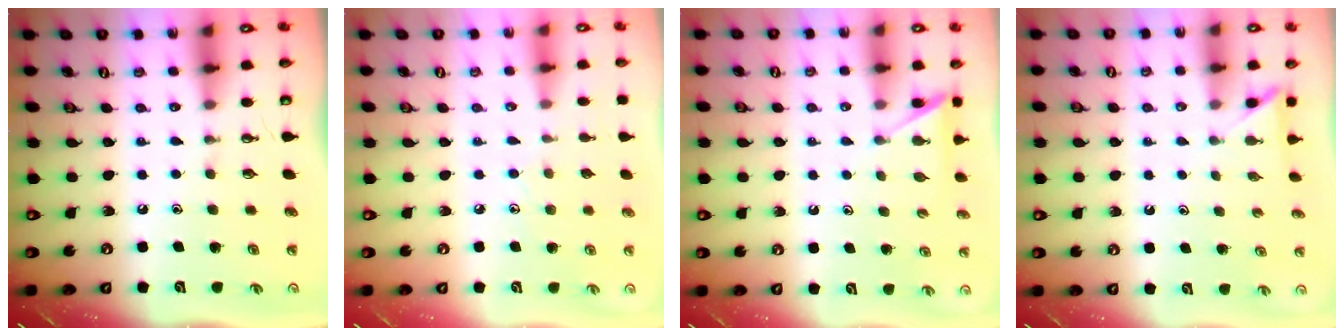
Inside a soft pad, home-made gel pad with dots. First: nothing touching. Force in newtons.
{"total": 4.8, "press": 4.7, "slide": 0.6}
{"total": 5.7, "press": 5.7, "slide": 0.5}
{"total": 2.5, "press": 2.5, "slide": 0.3}